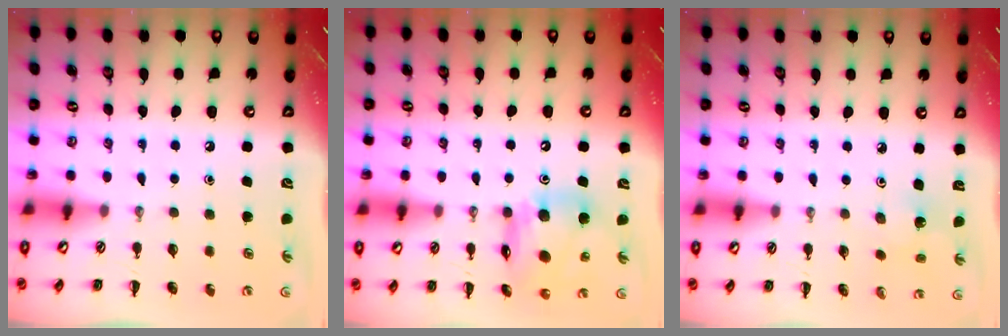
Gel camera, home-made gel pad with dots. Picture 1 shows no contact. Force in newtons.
{"total": 14.6, "press": 14.1, "slide": 3.8}
{"total": 1.4, "press": 1.2, "slide": 0.6}